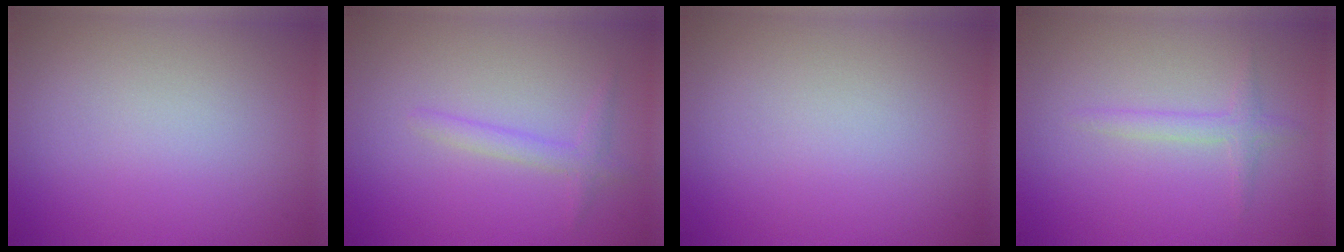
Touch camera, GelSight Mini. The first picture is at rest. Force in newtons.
{"total": 1.6, "press": 1.6, "slide": 0.1}
{"total": 0.0}
{"total": 1.5, "press": 1.5, "slide": 0.1}